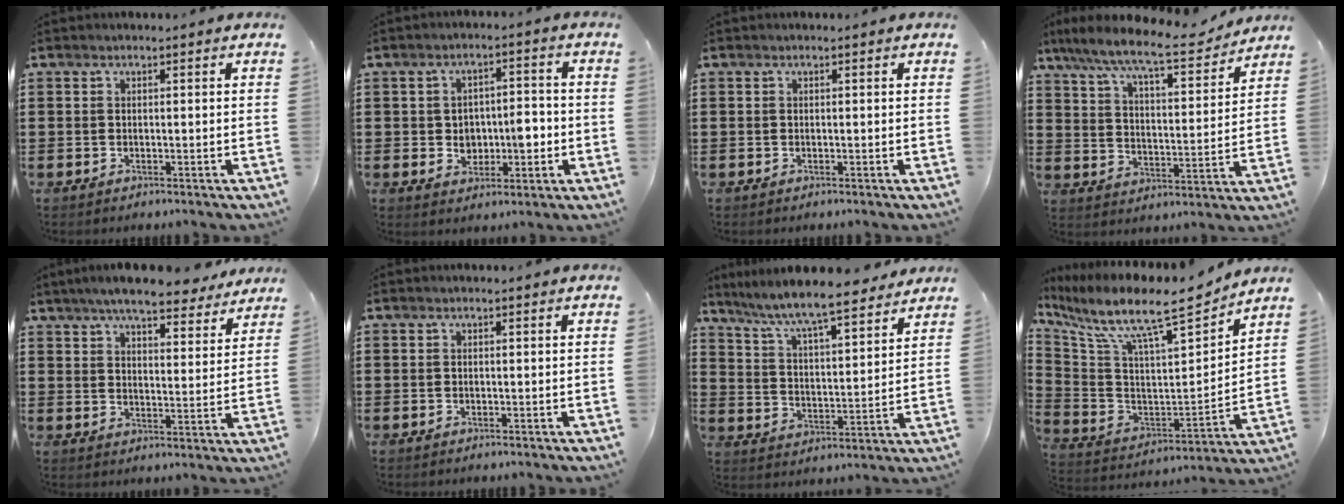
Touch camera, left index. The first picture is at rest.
{"total": 5.3, "force": [-0.7, 3.6, 3.8], "torque": [-0.061, 0.003, -0.019]}
{"total": 0.0}
{"total": 10.2, "force": [8.8, 0.8, 5.2], "torque": [-0.125, -0.047, 0.146]}
{"total": 7.1, "force": [6.4, 0.7, 2.9], "torque": [-0.072, -0.026, 0.113]}
{"total": 0.0}
{"total": 7.5, "force": [6.8, 0.1, 3.1], "torque": [-0.088, -0.042, 0.113]}
{"total": 11.3, "force": [9.1, 1.5, 6.6], "torque": [-0.158, -0.070, 0.147]}